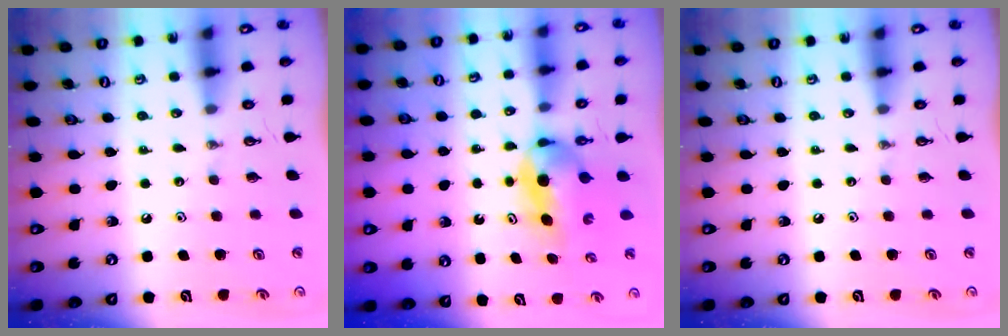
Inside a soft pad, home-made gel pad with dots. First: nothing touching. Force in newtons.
{"total": 5.7, "press": 5.0, "slide": 2.7}
{"total": 0.0}